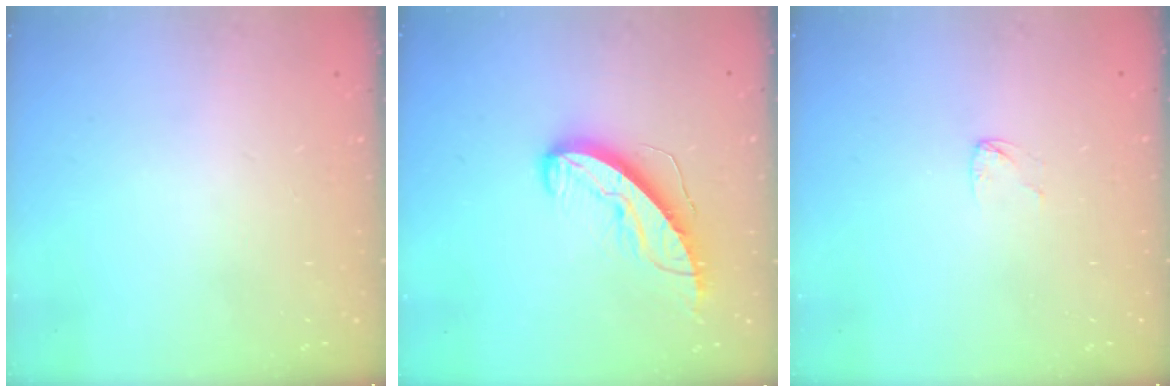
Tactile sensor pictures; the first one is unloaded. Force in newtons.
{"total": 11.0, "press": 11.0, "slide": 1.0}
{"total": 2.8, "press": 2.8, "slide": 0.2}